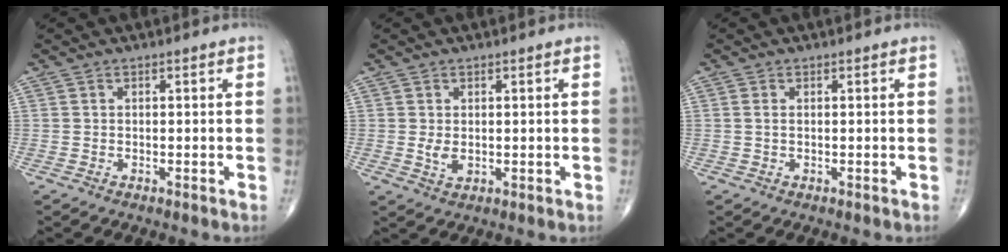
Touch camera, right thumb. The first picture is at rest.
{"total": 2.5, "force": [0.2, 1.6, 1.9], "torque": [-0.034, -0.008, 0.008]}
{"total": 0.9, "force": [0.2, 0.4, 0.7], "torque": [-0.021, 0.004, 0.006]}